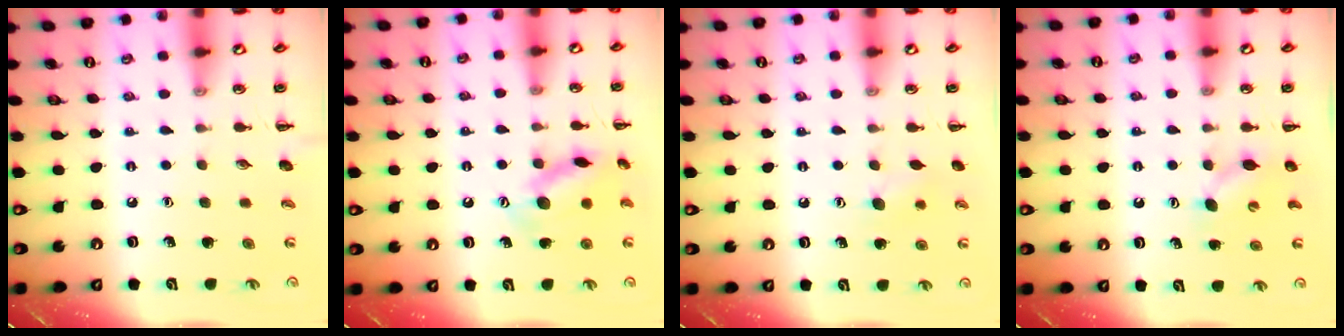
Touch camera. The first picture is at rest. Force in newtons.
{"total": 13.0, "press": 13.0, "slide": 0.8}
{"total": 6.5, "press": 6.4, "slide": 1.2}
{"total": 5.2, "press": 5.1, "slide": 1.2}